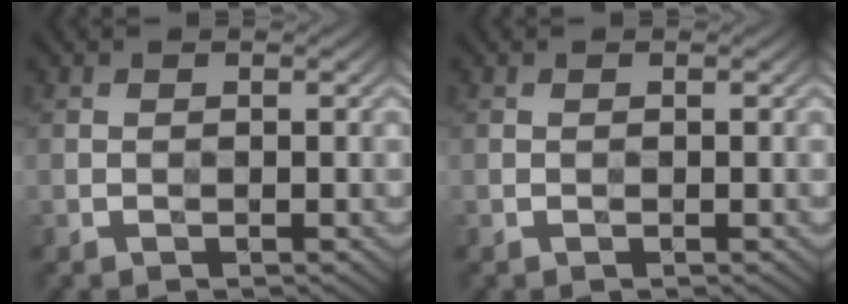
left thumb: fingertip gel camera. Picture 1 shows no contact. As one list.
[{"total": 0.0}]